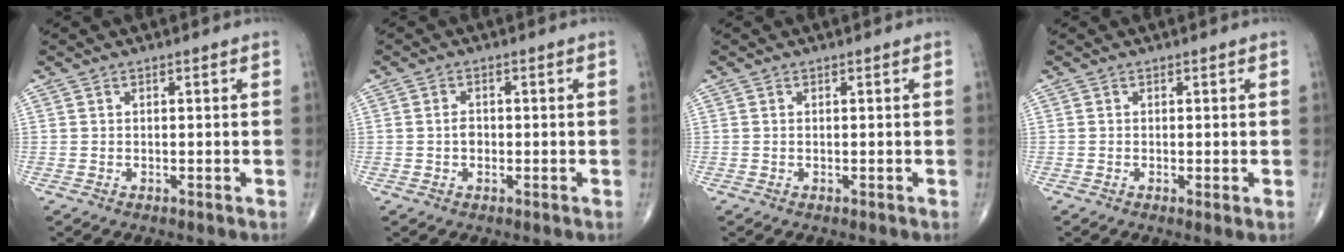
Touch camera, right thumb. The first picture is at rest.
{"total": 2.0, "force": [-0.3, 1.4, 1.3], "torque": [-0.019, 0.004, -0.008]}
{"total": 0.0}
{"total": 1.0, "force": [-0.1, 0.0, 1.0], "torque": [-0.021, -0.006, -0.004]}